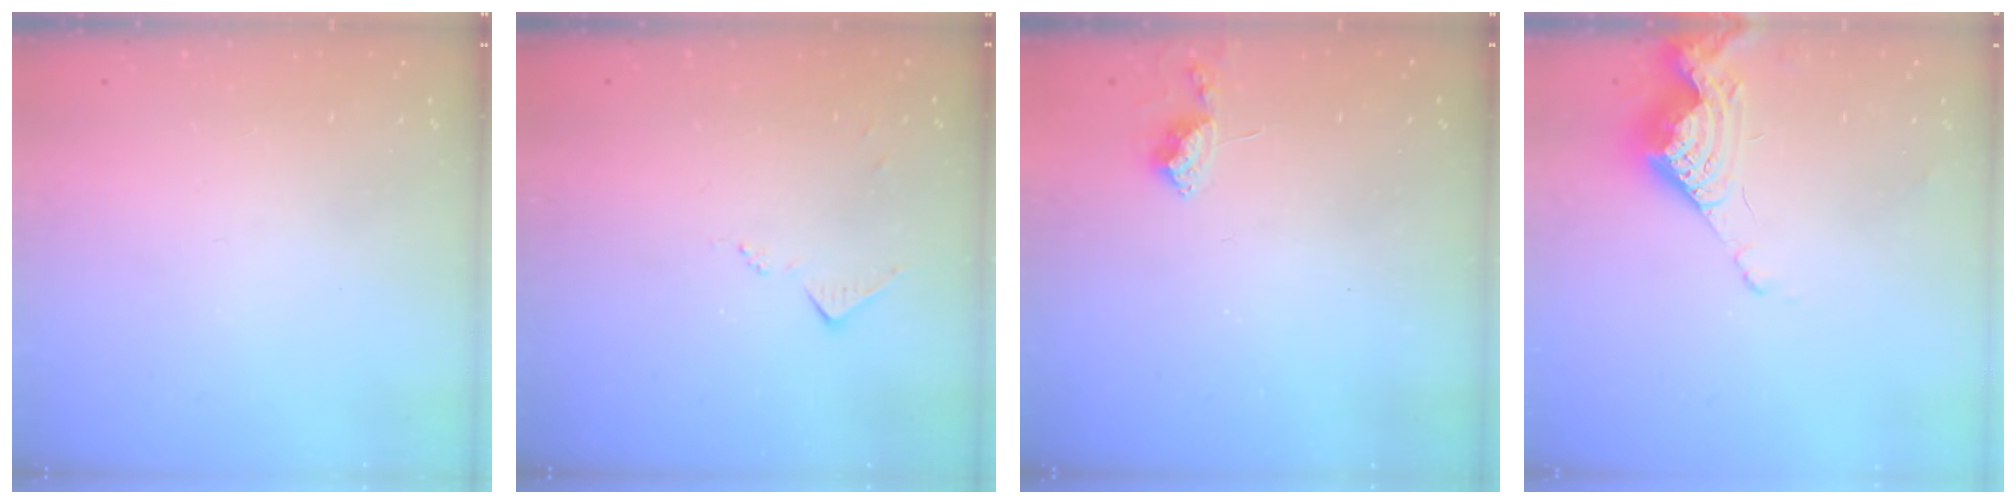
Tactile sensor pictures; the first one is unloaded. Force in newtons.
{"total": 6.1, "press": 6.1, "slide": 0.7}
{"total": 7.4, "press": 7.4, "slide": 0.7}
{"total": 9.5, "press": 9.5, "slide": 0.3}